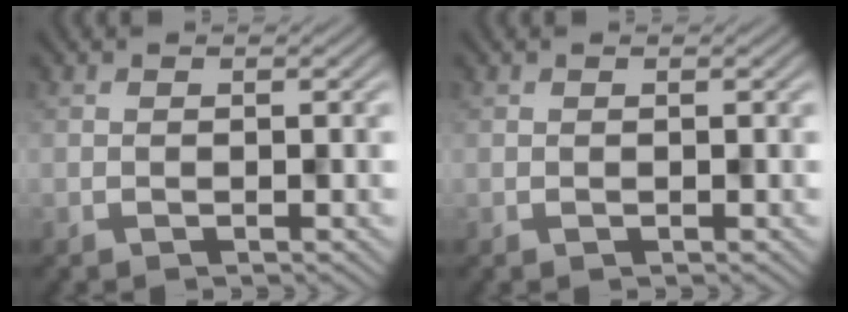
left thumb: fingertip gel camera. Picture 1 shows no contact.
{"total": 0.0}